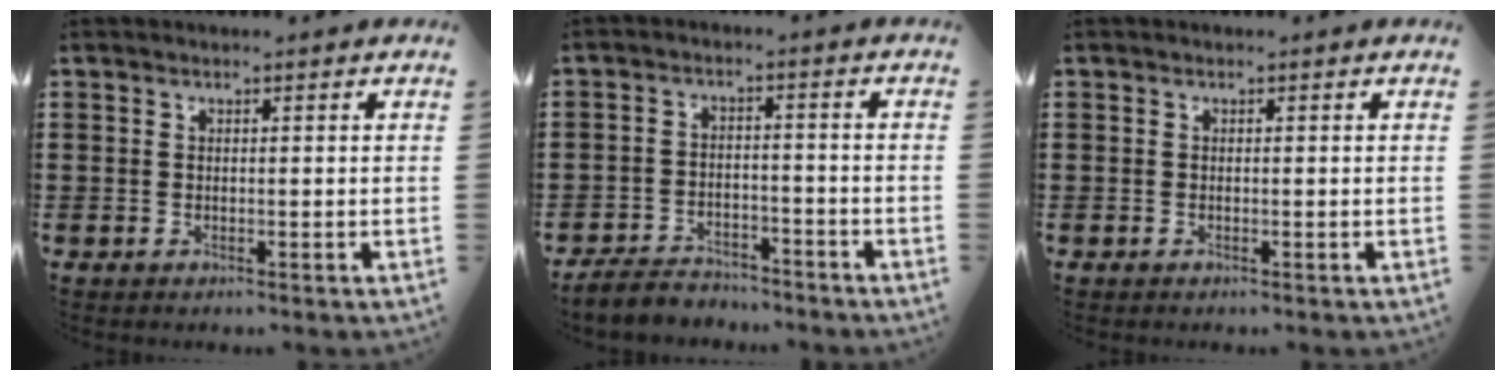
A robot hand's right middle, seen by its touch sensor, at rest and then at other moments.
{"total": 3.9, "force": [-3.7, 1.0, 0.3], "torque": [-0.008, 0.007, -0.078]}
{"total": 0.0}